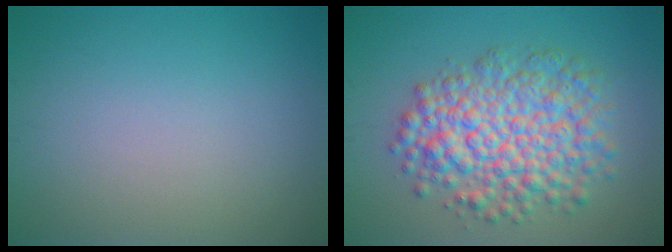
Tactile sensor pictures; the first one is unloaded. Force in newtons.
{"total": 7.9, "press": 7.9, "slide": 0.2}